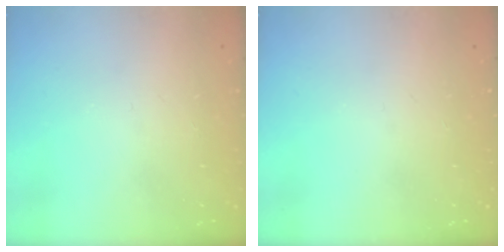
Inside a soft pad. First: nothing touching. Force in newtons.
{"total": 0.0}